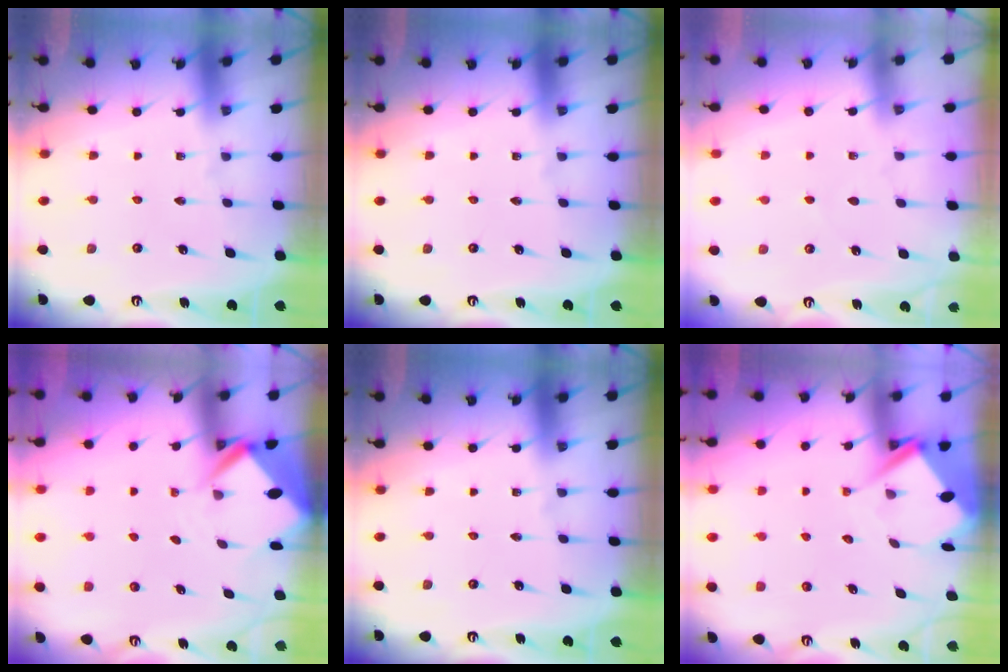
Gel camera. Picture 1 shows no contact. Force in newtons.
{"total": 0.0}
{"total": 2.7, "press": 2.7, "slide": 0.4}
{"total": 3.4, "press": 3.4, "slide": 0.2}
{"total": 0.0}
{"total": 5.9, "press": 5.9, "slide": 0.4}